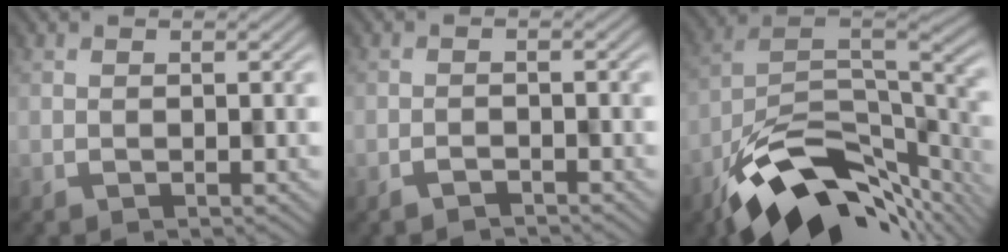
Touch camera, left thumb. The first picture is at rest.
{"total": 1.2, "force": [-1.1, 0.2, 0.3], "torque": [-0.006, 0.003, -0.022]}
{"total": 14.1, "force": [-8.3, 6.3, 9.6], "torque": [-0.187, -0.022, -0.131]}